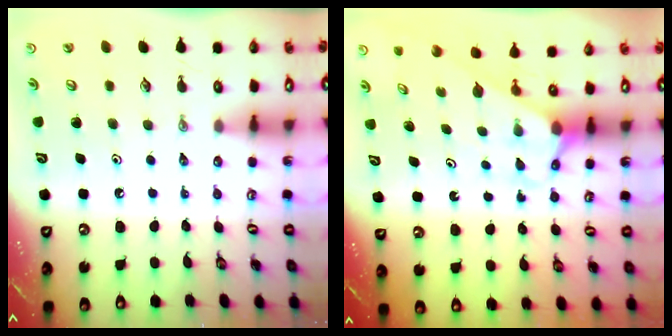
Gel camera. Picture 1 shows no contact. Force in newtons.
{"total": 2.7, "press": 2.7, "slide": 0.2}